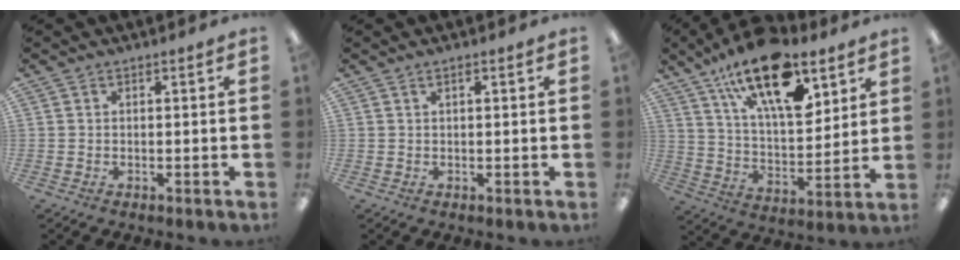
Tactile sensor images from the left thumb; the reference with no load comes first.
{"total": 0.8, "force": [0.5, 0.2, 0.6], "torque": [-0.014, 0.001, 0.010]}
{"total": 21.5, "force": [13.1, 9.4, 14.2], "torque": [-0.227, -0.067, 0.223]}